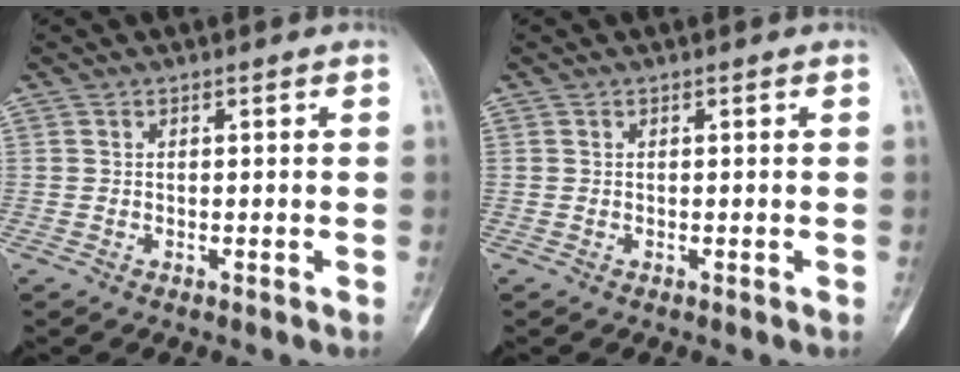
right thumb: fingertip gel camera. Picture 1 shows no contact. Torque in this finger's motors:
{"motor_torque": [0.32, -0.24, 0.30, -0.29, 0.06]}